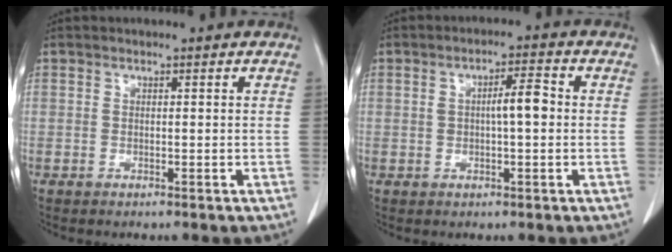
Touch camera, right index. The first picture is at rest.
{"total": 4.3, "force": [0.3, 1.0, 4.2], "torque": [-0.070, 0.014, 0.006]}